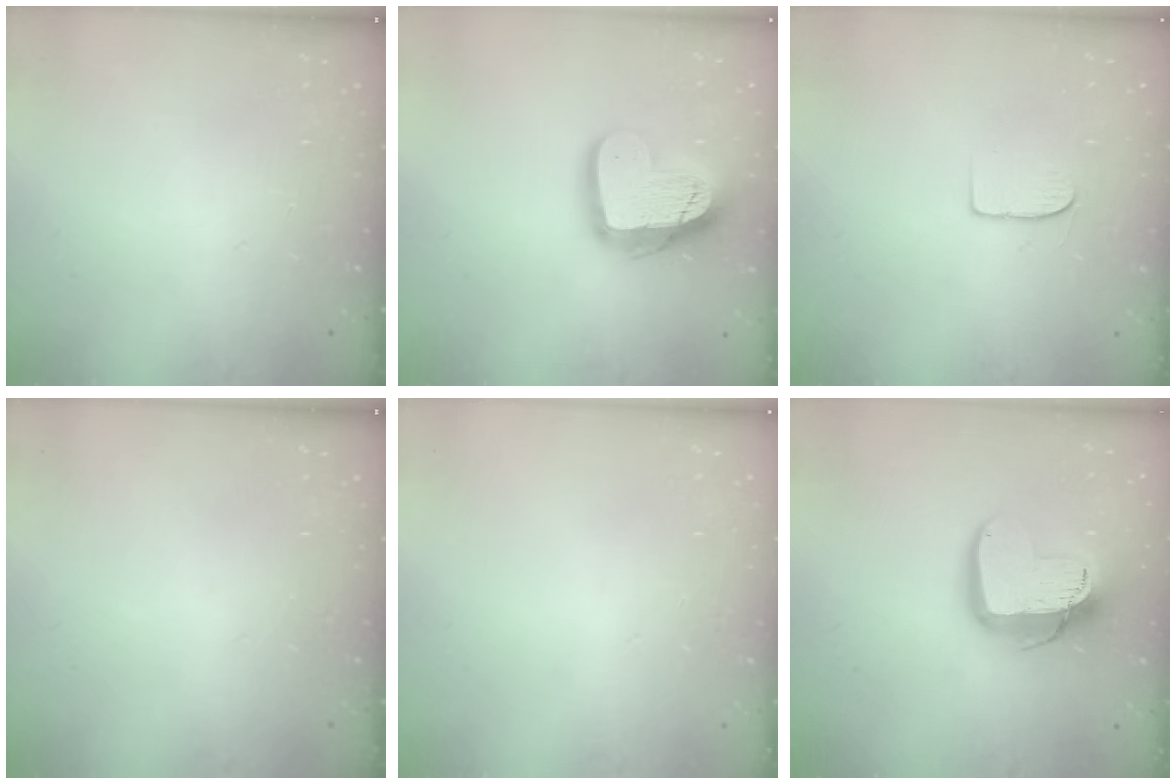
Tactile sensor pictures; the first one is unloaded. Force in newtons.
{"total": 18.3, "press": 18.2, "slide": 1.6}
{"total": 5.4, "press": 5.4, "slide": 0.4}
{"total": 0.0}
{"total": 0.0}
{"total": 16.9, "press": 16.9, "slide": 1.4}